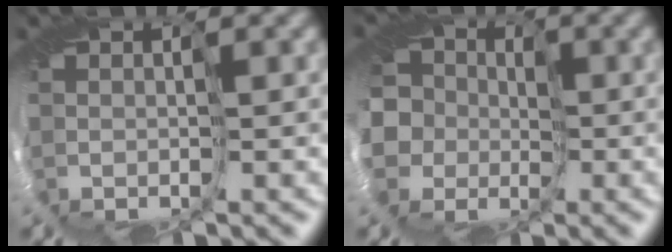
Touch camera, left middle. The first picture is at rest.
{"total": 7.2, "force": [-0.3, 6.6, 2.8], "torque": [-0.060, 0.013, -0.067]}